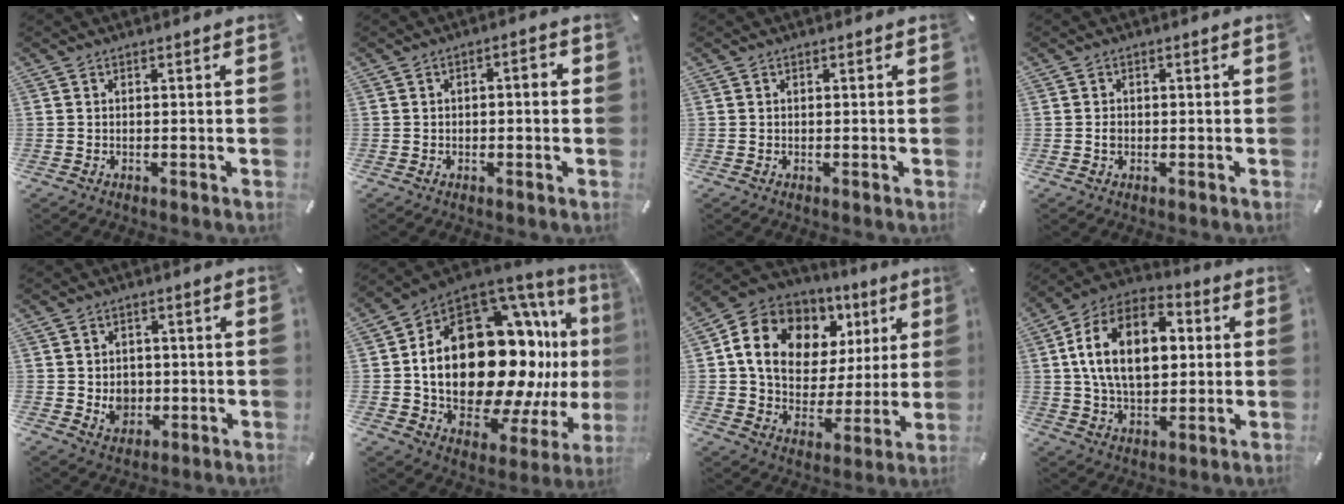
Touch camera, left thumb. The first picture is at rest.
{"total": 2.2, "force": [-0.3, 1.1, 1.9], "torque": [-0.033, 0.007, -0.009]}
{"total": 0.0}
{"total": 1.0, "force": [-0.2, 0.8, 0.6], "torque": [-0.012, 0.003, -0.004]}
{"total": 5.0, "force": [-0.4, 4.6, 2.0], "torque": [-0.015, 0.000, -0.007]}
{"total": 30.8, "force": [2.5, 18.3, 24.7], "torque": [-0.432, -0.062, 0.072]}
{"total": 15.5, "force": [5.9, 12.3, 7.3], "torque": [-0.122, -0.015, 0.113]}
{"total": 17.6, "force": [3.0, 11.4, 13.0], "torque": [-0.255, 0.004, 0.046]}